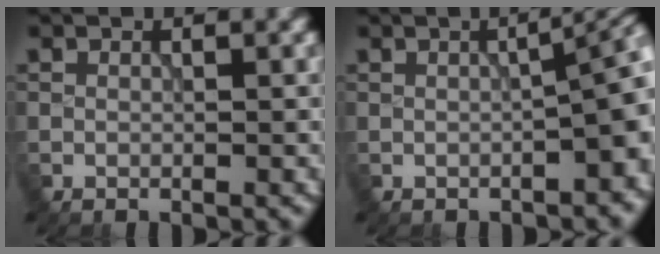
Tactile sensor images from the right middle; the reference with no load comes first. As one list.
[{"total": 7.0, "force": [-0.8, 2.4, 6.5], "torque": [-0.058, -0.006, -0.005]}]